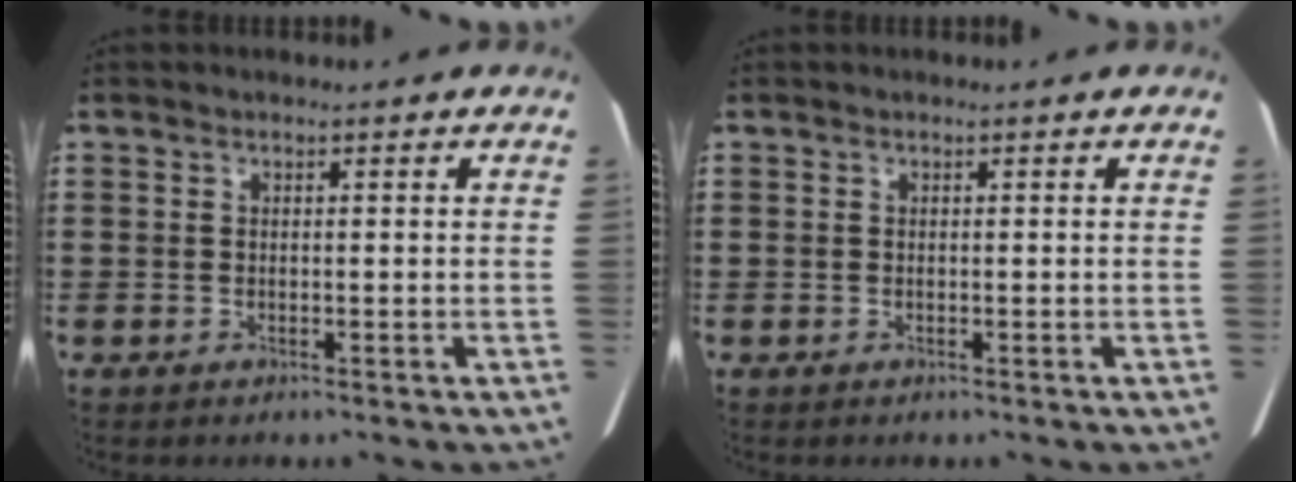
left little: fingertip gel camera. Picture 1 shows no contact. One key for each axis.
{"total": 0.0}